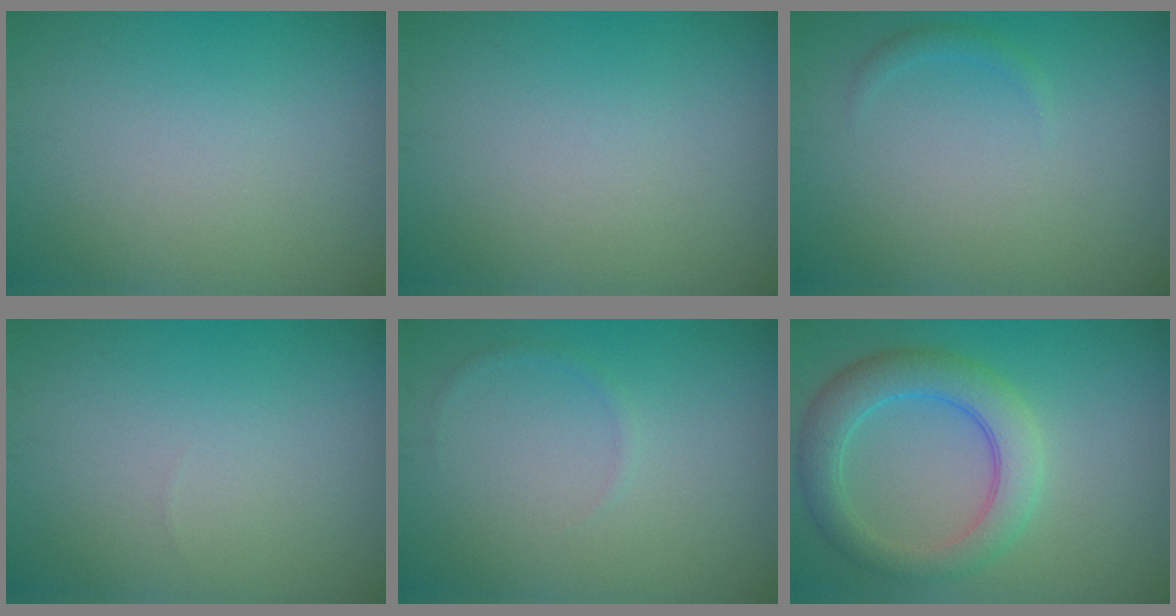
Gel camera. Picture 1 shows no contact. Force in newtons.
{"total": 0.0}
{"total": 0.8, "press": 0.8, "slide": 0.1}
{"total": 0.0}
{"total": 0.5, "press": 0.5, "slide": 0.0}
{"total": 5.1, "press": 5.1, "slide": 0.1}